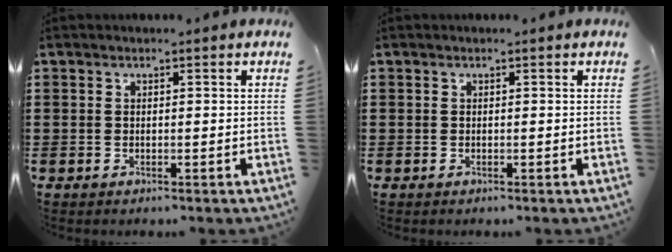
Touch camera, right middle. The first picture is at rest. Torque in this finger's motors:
{"motor_torque": [0.16, -0.33, 0.08, 0.01]}